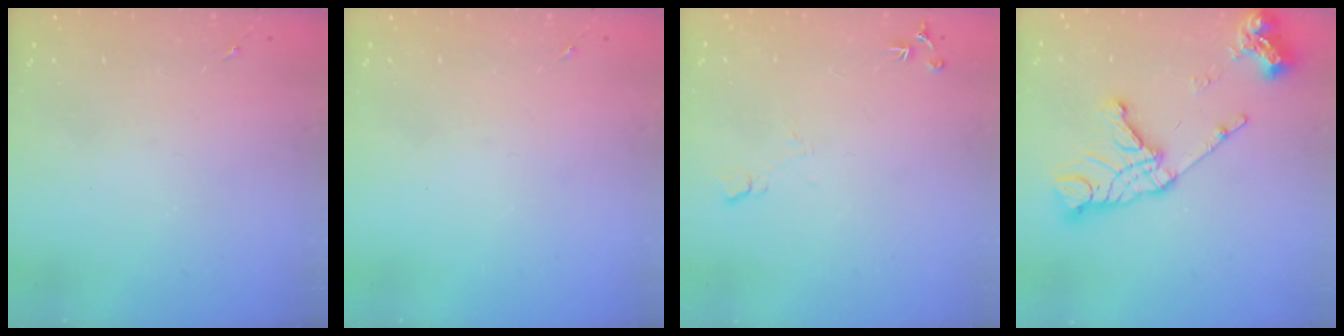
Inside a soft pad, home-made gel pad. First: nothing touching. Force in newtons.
{"total": 0.0}
{"total": 6.1, "press": 6.0, "slide": 1.0}
{"total": 17.0, "press": 16.9, "slide": 1.8}